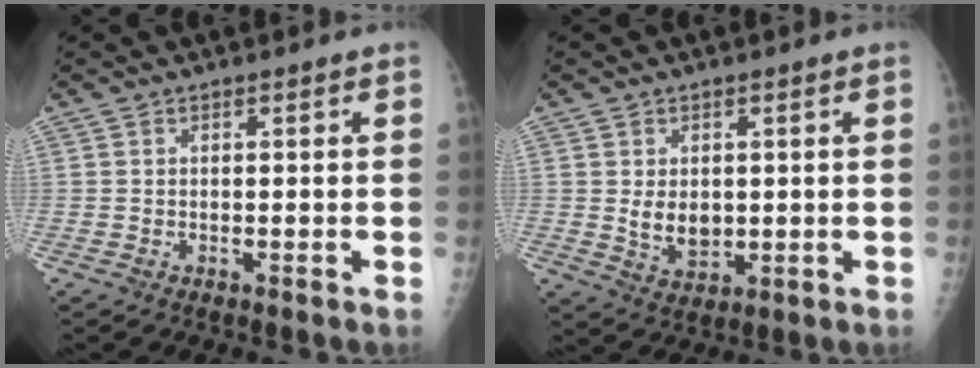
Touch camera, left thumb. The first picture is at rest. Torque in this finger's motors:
{"motor_torque": [0.55, 1.43, 0.34, -0.43, 0.25]}